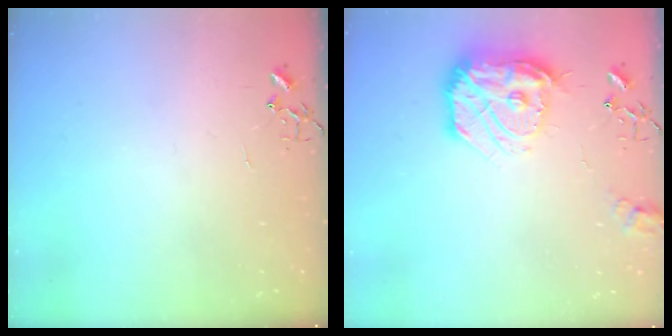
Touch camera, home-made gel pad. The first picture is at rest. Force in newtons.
{"total": 18.7, "press": 18.6, "slide": 1.8}